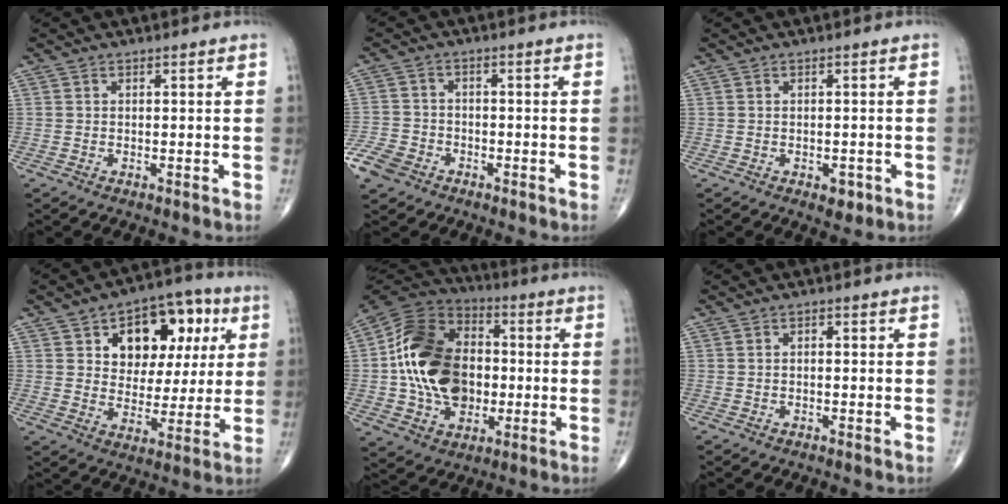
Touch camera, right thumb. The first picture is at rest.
{"total": 6.3, "force": [-3.7, 4.4, 2.5], "torque": [-0.051, 0.013, -0.074]}
{"total": 2.3, "force": [-0.9, 1.4, 1.6], "torque": [-0.009, 0.000, -0.007]}
{"total": 16.6, "force": [5.8, 10.7, 11.3], "torque": [-0.106, 0.002, 0.089]}
{"total": 21.5, "force": [-0.6, 15.5, 14.9], "torque": [-0.239, 0.021, -0.011]}
{"total": 0.6, "force": [0.0, 0.4, 0.5], "torque": [-0.005, 0.001, -0.002]}